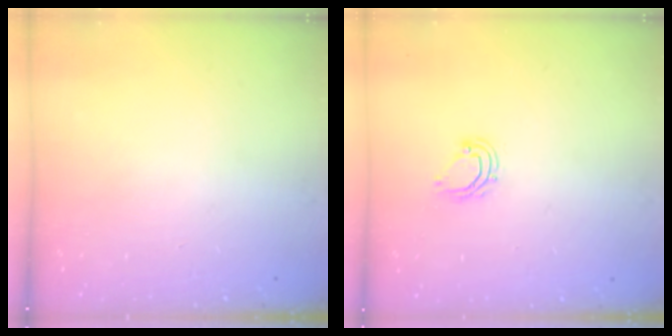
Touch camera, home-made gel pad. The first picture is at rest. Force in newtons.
{"total": 6.3, "press": 6.3, "slide": 0.4}